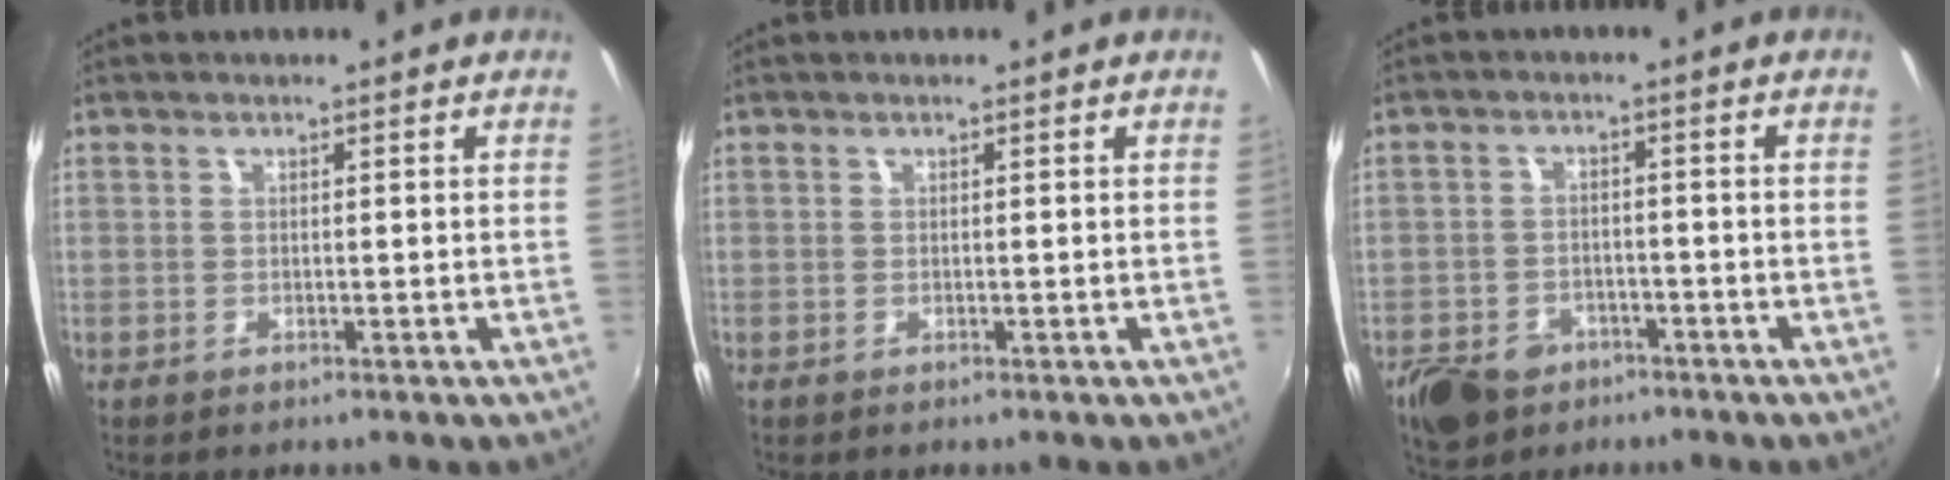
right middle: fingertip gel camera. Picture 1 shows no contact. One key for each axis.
{"total": 0.0}
{"total": 9.1, "fx": -5.6, "fy": 6.2, "fz": 3.6, "tx": -0.105, "ty": -0.003, "tz": -0.089}